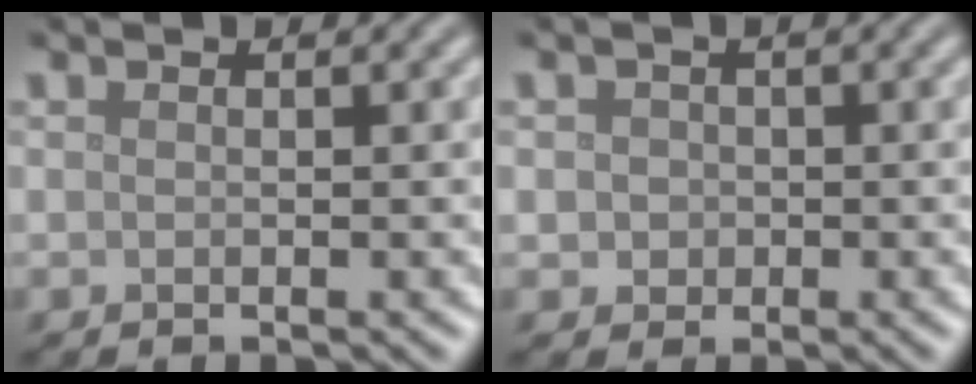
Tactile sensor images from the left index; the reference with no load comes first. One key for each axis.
{"total": 1.8, "fx": 0.2, "fy": 1.7, "fz": 0.7, "tx": -0.002, "ty": 0.005, "tz": 0.003}